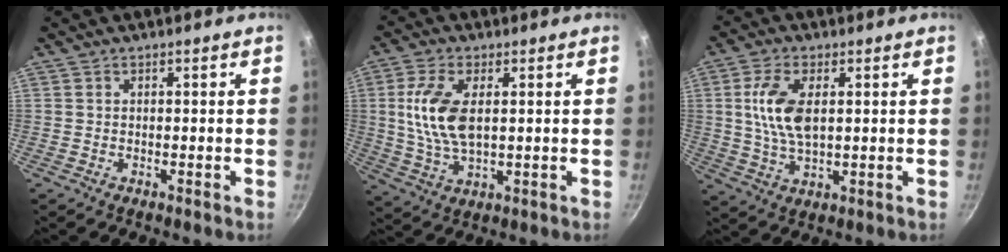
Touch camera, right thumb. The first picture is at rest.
{"total": 10.7, "force": [1.7, 5.4, 9.1], "torque": [-0.180, -0.004, 0.036]}
{"total": 9.6, "force": [1.7, 4.8, 8.1], "torque": [-0.156, -0.003, 0.036]}